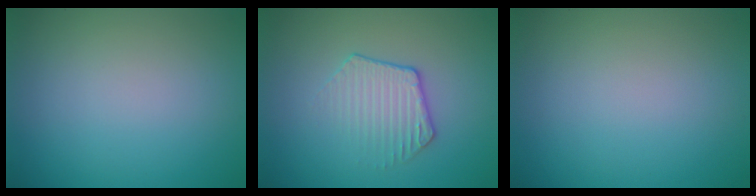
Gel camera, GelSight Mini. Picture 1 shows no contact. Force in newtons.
{"total": 2.3, "press": 1.8, "slide": 1.4}
{"total": 0.0}